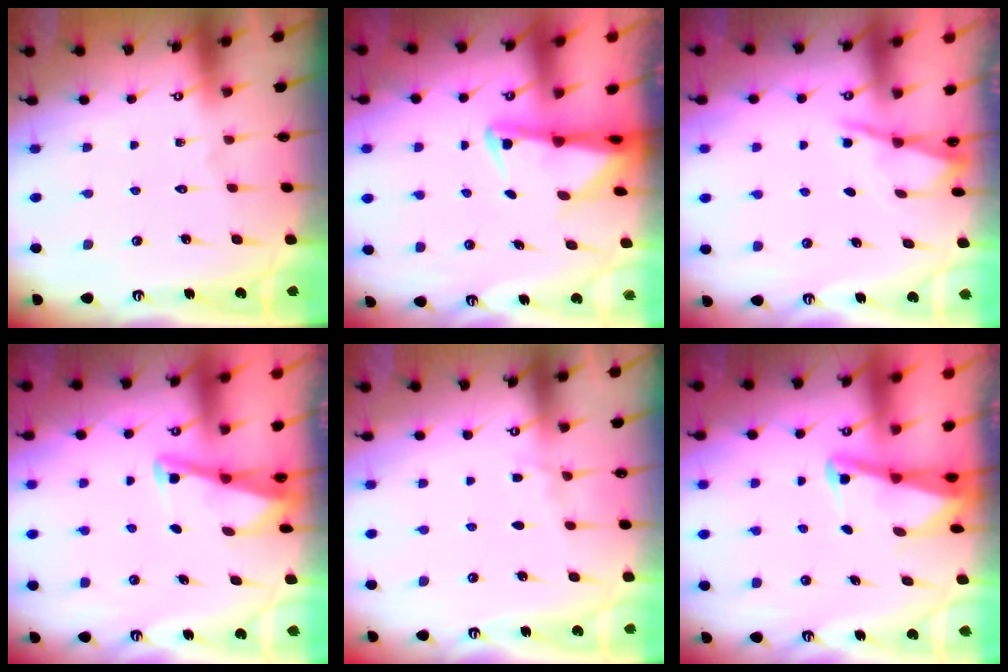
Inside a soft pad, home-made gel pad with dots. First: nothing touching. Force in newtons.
{"total": 2.9, "press": 2.8, "slide": 0.6}
{"total": 1.1, "press": 1.1, "slide": 0.1}
{"total": 2.8, "press": 2.8, "slide": 0.4}
{"total": 4.6, "press": 4.6, "slide": 0.5}
{"total": 2.7, "press": 2.6, "slide": 0.7}